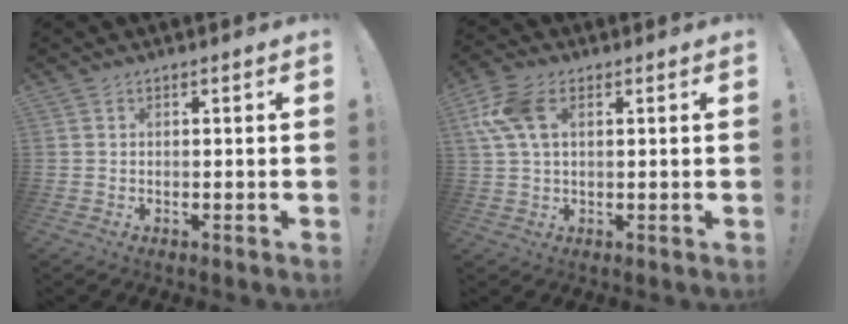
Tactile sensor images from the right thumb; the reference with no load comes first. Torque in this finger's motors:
{"motor_torque": [1.35, 1.48, 1.05, -0.02, 0.09]}